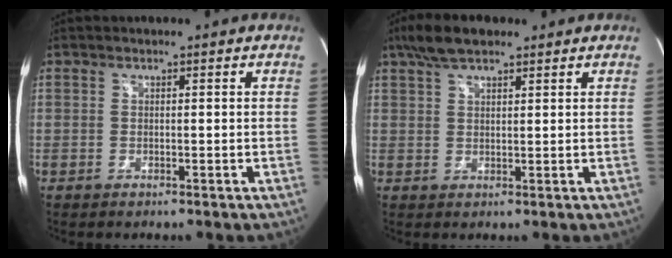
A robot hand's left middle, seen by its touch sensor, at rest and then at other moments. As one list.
[{"total": 5.8, "force": [4.3, 2.0, 3.4], "torque": [-0.076, 0.018, 0.080]}]